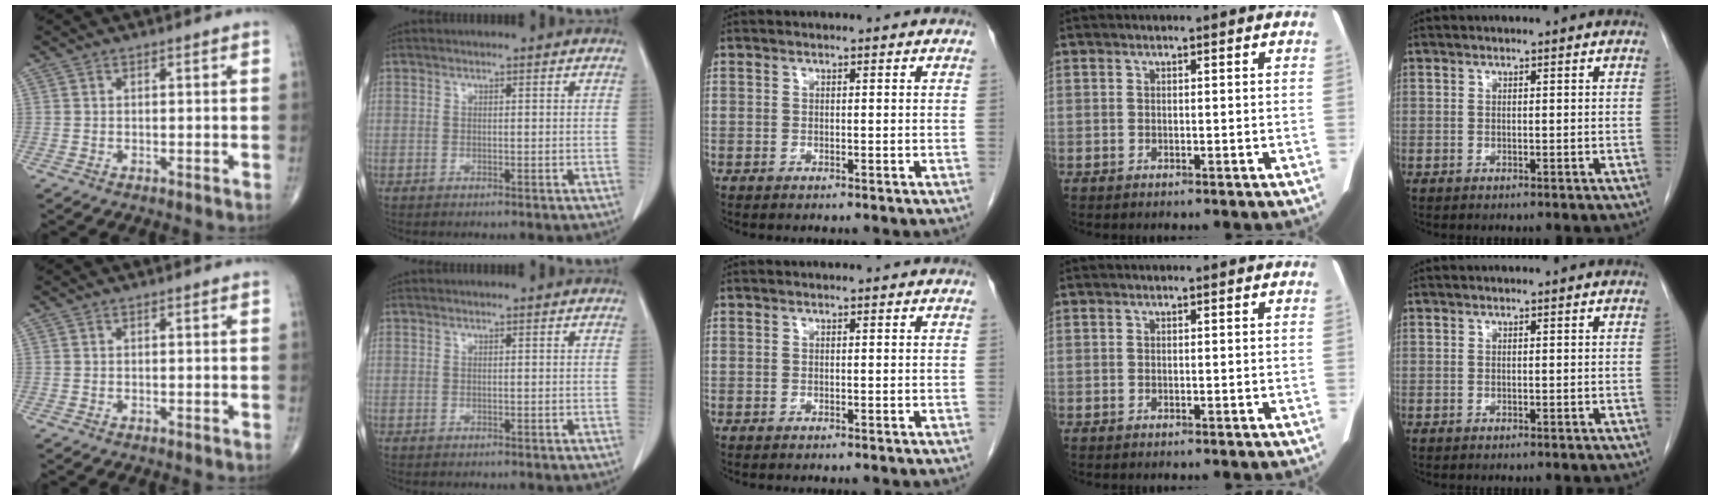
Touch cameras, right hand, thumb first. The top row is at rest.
{}